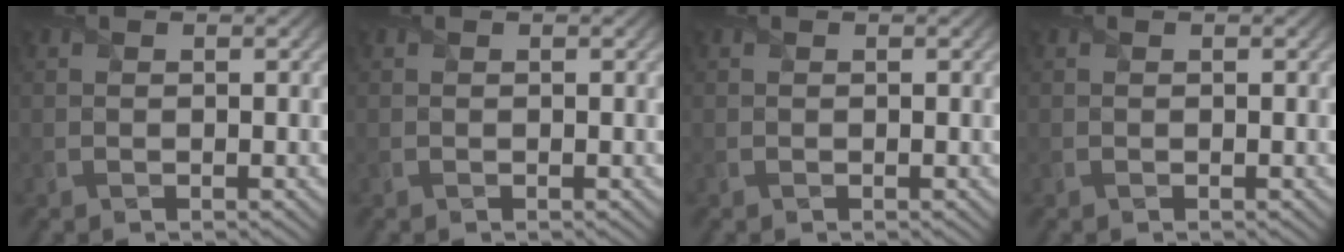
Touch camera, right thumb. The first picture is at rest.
{"total": 0.0}
{"total": 0.0}
{"total": 0.0}